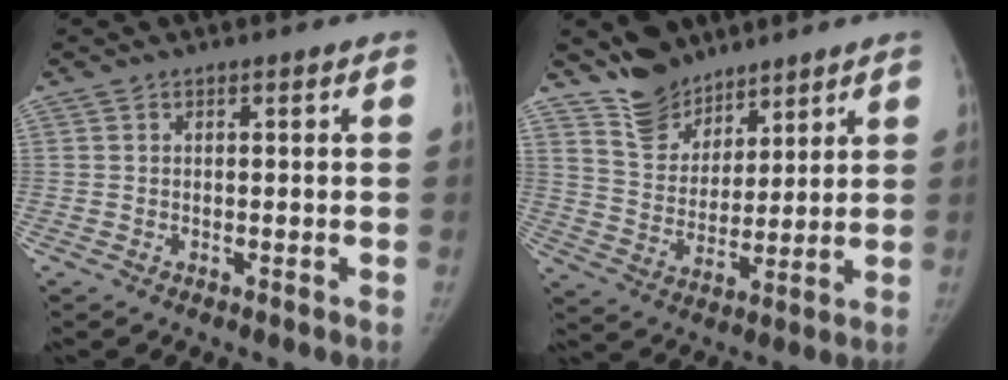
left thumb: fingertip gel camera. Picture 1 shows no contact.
{"total": 10.6, "force": [8.7, 5.6, 2.4], "torque": [-0.012, -0.059, 0.169]}